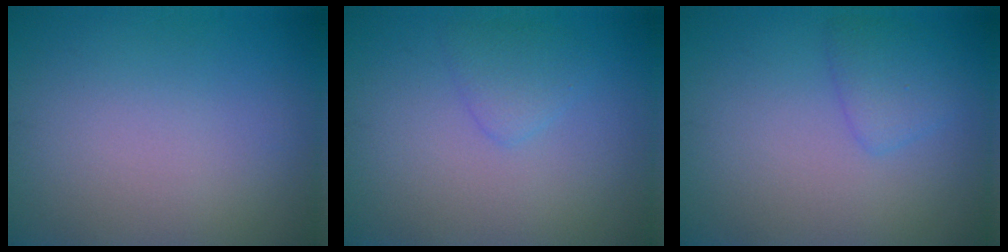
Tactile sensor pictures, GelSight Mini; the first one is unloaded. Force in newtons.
{"total": 1.6, "press": 1.6, "slide": 0.1}
{"total": 1.9, "press": 1.9, "slide": 0.2}